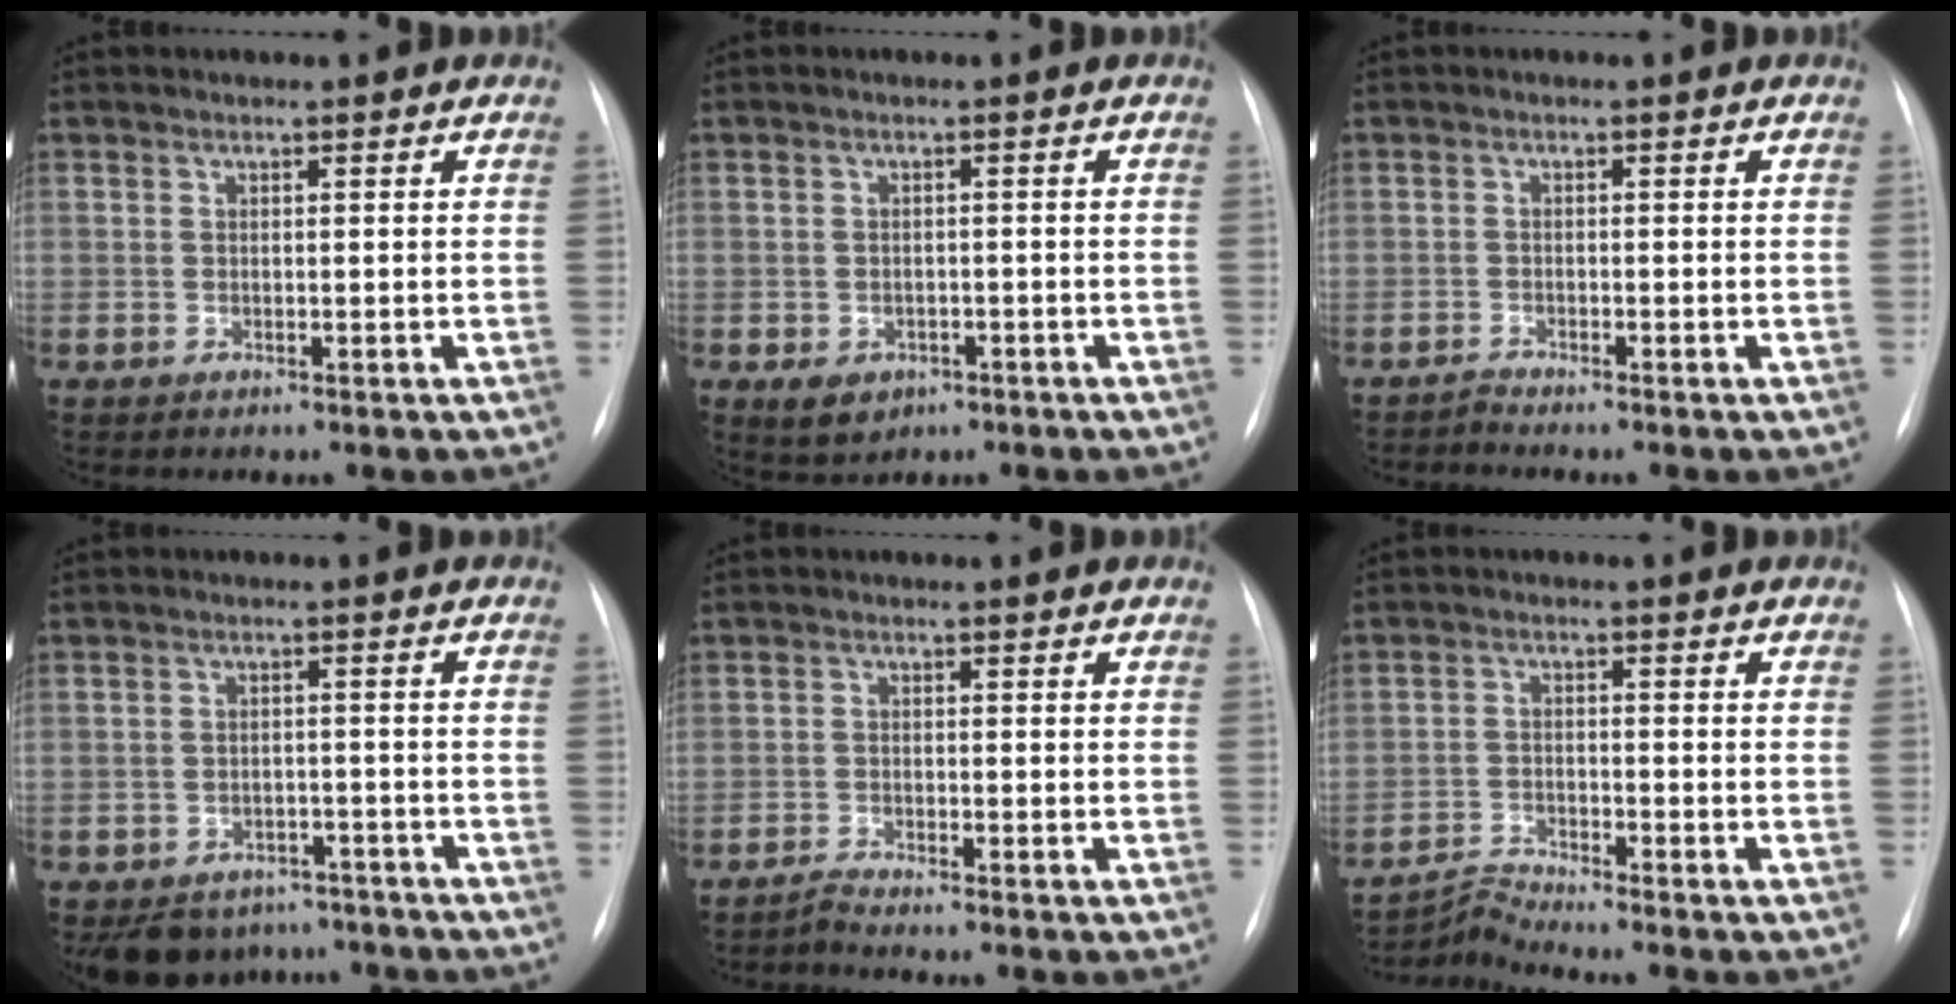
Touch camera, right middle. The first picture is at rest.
{"total": 4.1, "force": [-2.0, 3.2, 1.7], "torque": [-0.026, 0.002, -0.017]}
{"total": 1.1, "force": [-1.0, -0.3, -0.3], "torque": [0.006, -0.006, -0.019]}
{"total": 9.2, "force": [-7.3, 5.3, 1.4], "torque": [-0.014, 0.012, -0.093]}
{"total": 1.6, "force": [-1.5, -0.5, -0.2], "torque": [0.001, -0.008, -0.030]}
{"total": 4.1, "force": [-3.6, -1.7, -1.0], "torque": [0.010, -0.017, -0.068]}